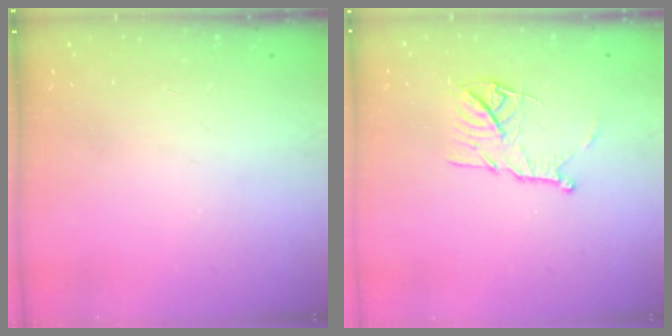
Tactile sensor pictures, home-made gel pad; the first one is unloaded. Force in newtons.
{"total": 11.7, "press": 11.6, "slide": 1.0}